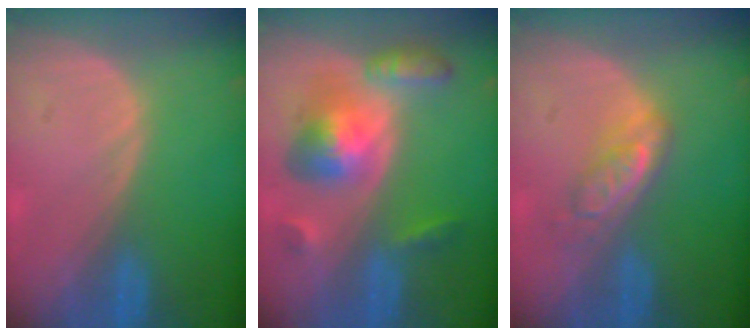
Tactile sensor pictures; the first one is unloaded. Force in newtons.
{"total": 8.2, "press": 8.2, "slide": 0.5}
{"total": 5.0, "press": 4.5, "slide": 2.2}